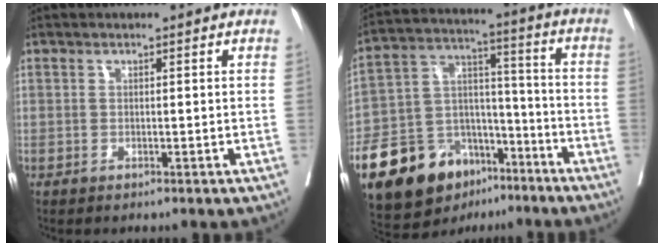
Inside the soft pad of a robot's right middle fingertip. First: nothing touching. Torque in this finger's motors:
{"motor_torque": [1.54, -0.60, 0.95, 0.13]}